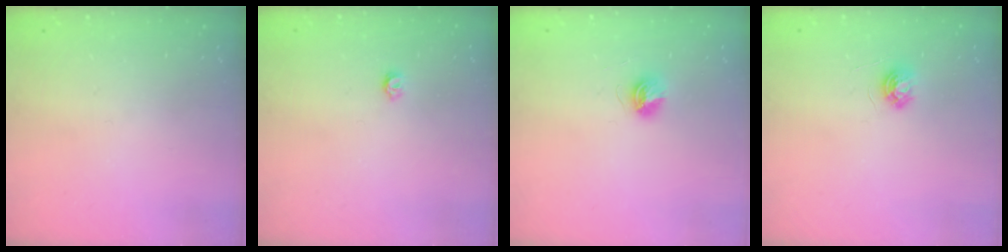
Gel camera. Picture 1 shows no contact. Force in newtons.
{"total": 3.2, "press": 3.2, "slide": 0.3}
{"total": 5.6, "press": 5.6, "slide": 0.5}
{"total": 5.2, "press": 5.2, "slide": 0.5}